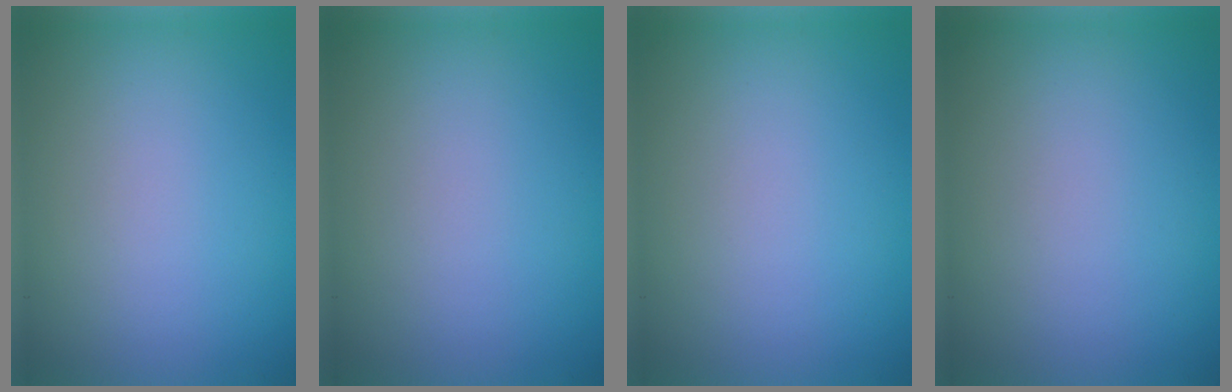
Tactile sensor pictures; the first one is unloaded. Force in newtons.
{"total": 0.0}
{"total": 0.0}
{"total": 0.0}